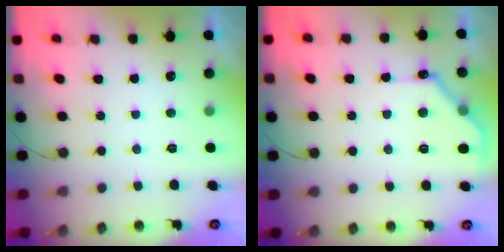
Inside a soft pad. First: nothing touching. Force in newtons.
{"total": 10.3, "press": 10.3, "slide": 0.4}